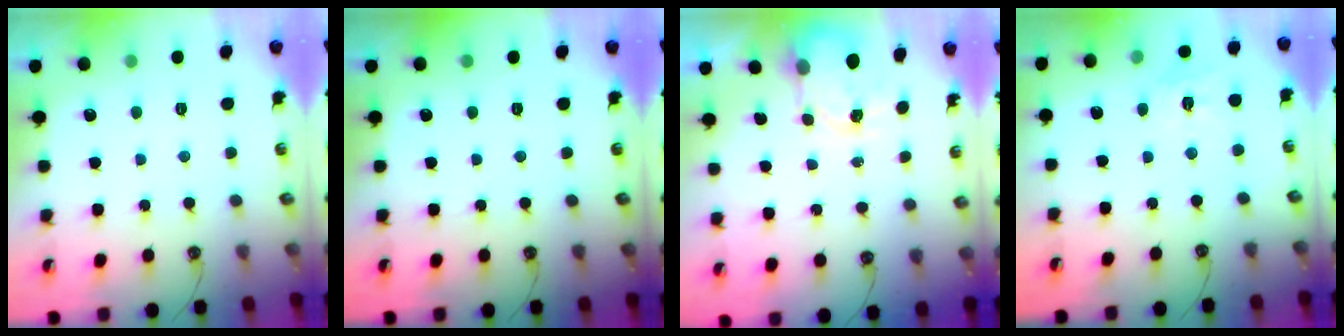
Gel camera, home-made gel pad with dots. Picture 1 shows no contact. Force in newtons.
{"total": 0.0}
{"total": 3.9, "press": 3.8, "slide": 0.5}
{"total": 6.5, "press": 6.5, "slide": 0.7}